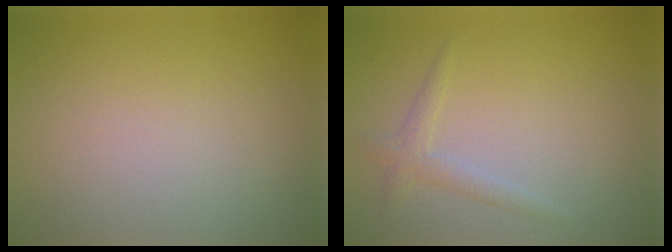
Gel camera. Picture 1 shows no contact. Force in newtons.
{"total": 1.6, "press": 1.6, "slide": 0.1}